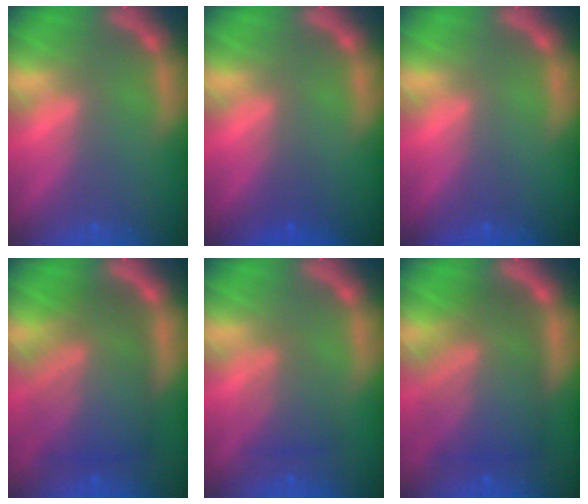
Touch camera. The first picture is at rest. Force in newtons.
{"total": 1.0}
{"total": 0.0}
{"total": 9.4}
{"total": 3.0}
{"total": 9.4}